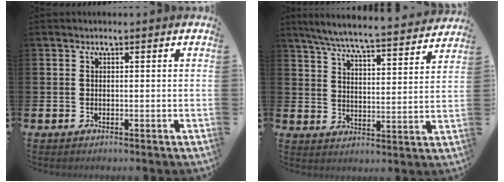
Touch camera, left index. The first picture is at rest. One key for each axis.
{"total": 6.7, "fx": 6.3, "fy": 0.2, "fz": 2.4, "tx": -0.068, "ty": -0.049, "tz": 0.106}